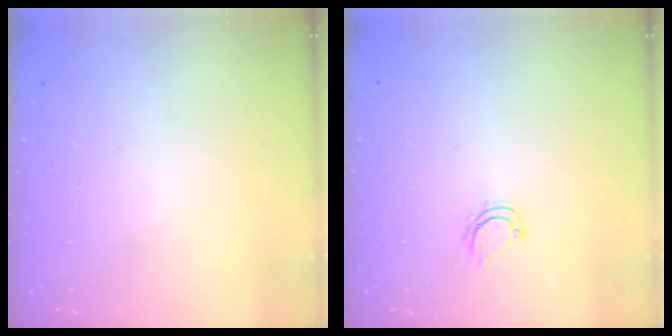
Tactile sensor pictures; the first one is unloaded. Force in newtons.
{"total": 3.7, "press": 3.7, "slide": 0.3}